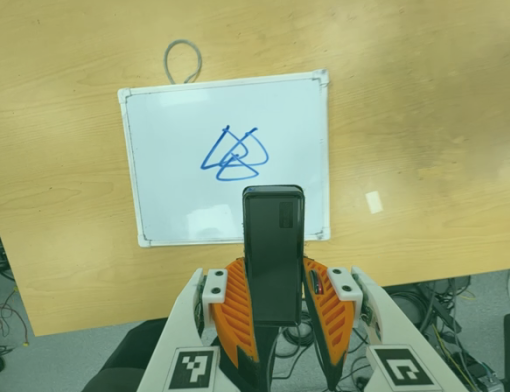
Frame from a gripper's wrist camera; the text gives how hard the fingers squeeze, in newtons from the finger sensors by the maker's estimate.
{"total": 5.9, "left": 4.4, "right": 7.4}